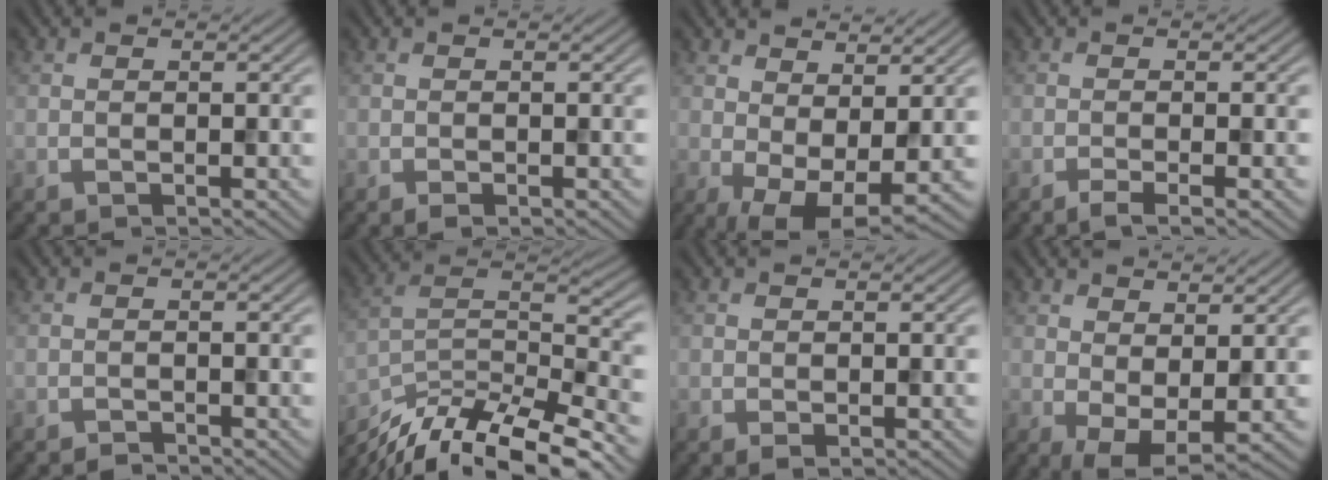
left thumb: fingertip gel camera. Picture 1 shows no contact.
{"total": 0.7, "force": [-0.4, 0.3, 0.5], "torque": [-0.010, -0.002, -0.006]}
{"total": 6.7, "force": [0.8, 3.0, 5.9], "torque": [-0.108, -0.005, 0.019]}
{"total": 2.2, "force": [-1.2, 0.3, 1.9], "torque": [-0.026, 0.005, -0.029]}
{"total": 0.7, "force": [-0.7, 0.0, 0.1], "torque": [-0.001, 0.002, -0.015]}
{"total": 14.5, "force": [-11.1, 4.2, 8.4], "torque": [-0.173, -0.008, -0.191]}
{"total": 0.6, "force": [-0.1, 0.3, 0.5], "torque": [-0.010, -0.002, -0.002]}
{"total": 4.5, "force": [1.1, 1.9, 4.0], "torque": [-0.077, -0.004, 0.020]}